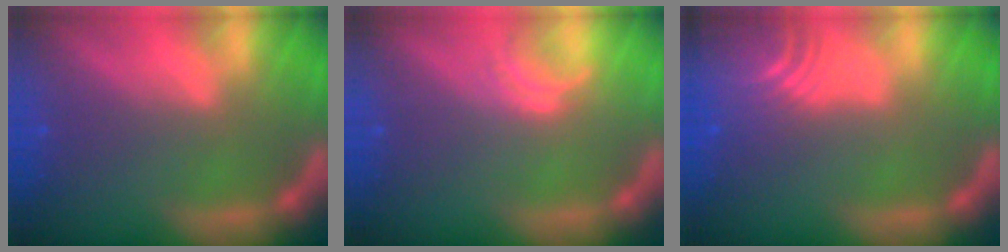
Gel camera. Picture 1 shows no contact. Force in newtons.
{"total": 1.5}
{"total": 9.1}